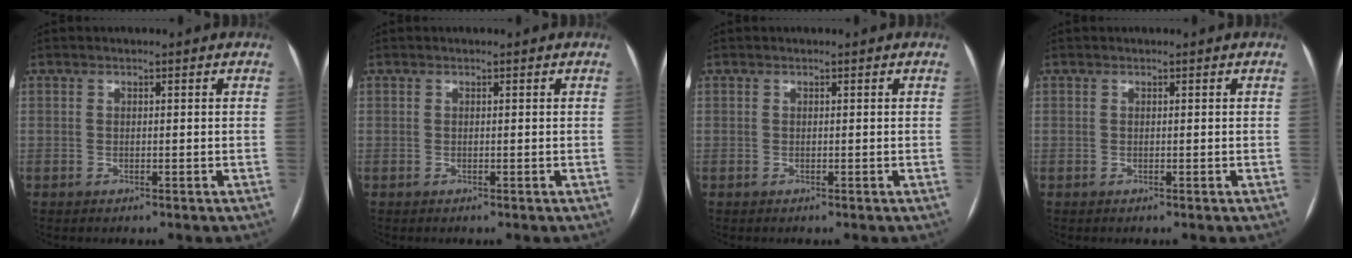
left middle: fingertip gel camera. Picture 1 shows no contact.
{"total": 0.0}
{"total": 0.0}
{"total": 0.0}